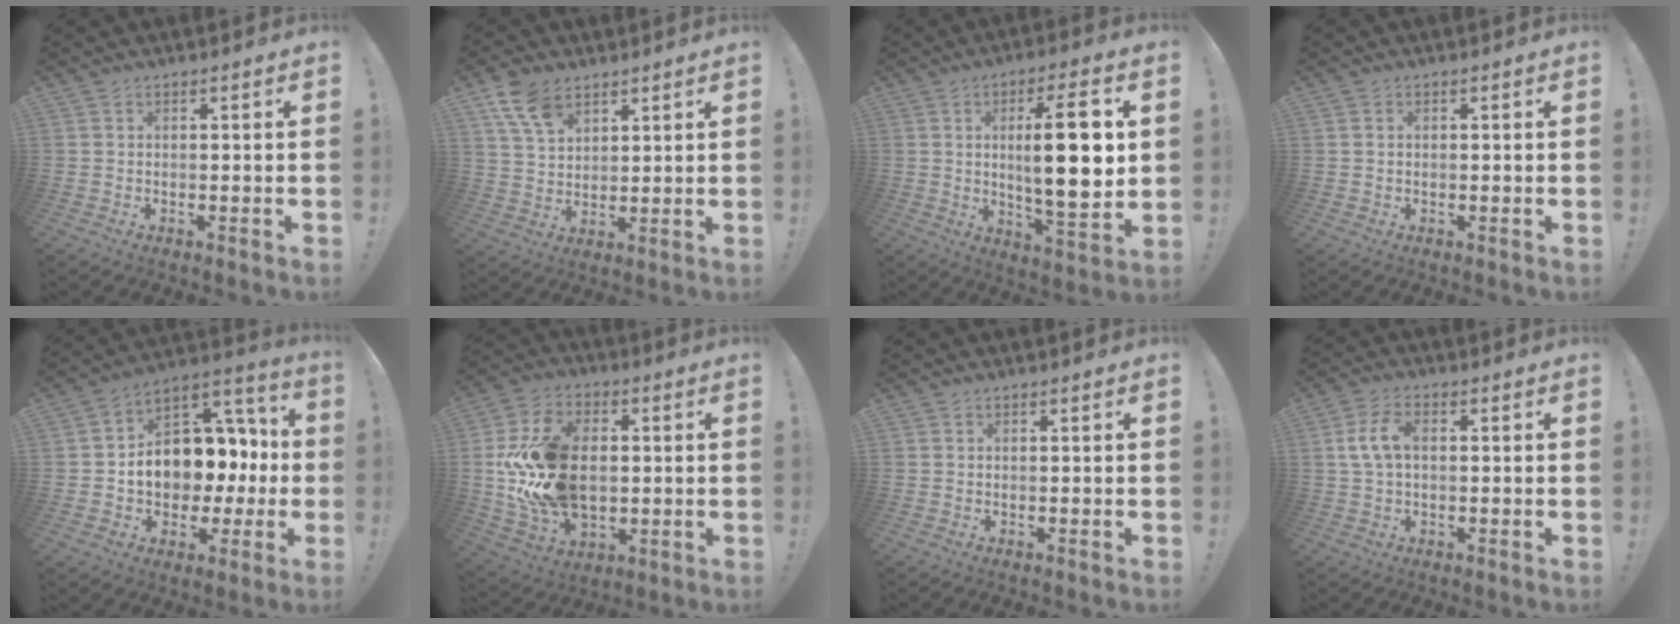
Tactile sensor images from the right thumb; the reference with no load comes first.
{"total": 9.6, "force": [5.9, 6.0, 4.7], "torque": [-0.080, -0.021, 0.114]}
{"total": 17.5, "force": [2.4, 4.6, 16.7], "torque": [-0.257, -0.014, 0.021]}
{"total": 0.8, "force": [0.3, 0.7, 0.2], "torque": [-0.008, 0.004, 0.006]}
{"total": 12.7, "force": [0.2, 10.7, 6.9], "torque": [-0.082, -0.011, 0.020]}
{"total": 22.4, "force": [0.3, 15.7, 16.0], "torque": [-0.286, 0.011, 0.017]}
{"total": 0.0}
{"total": 7.5, "force": [0.9, 4.5, 6.0], "torque": [-0.116, 0.009, 0.018]}